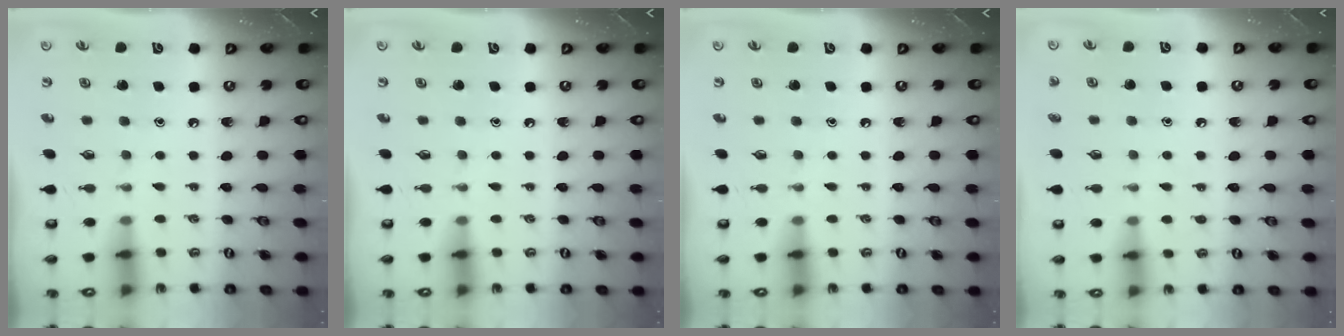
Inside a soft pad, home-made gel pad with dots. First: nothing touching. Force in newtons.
{"total": 0.0}
{"total": 0.0}
{"total": 3.5, "press": 3.5, "slide": 0.4}